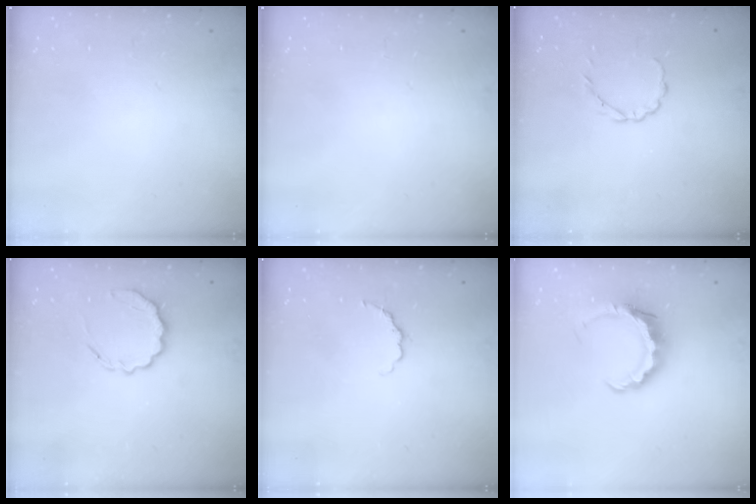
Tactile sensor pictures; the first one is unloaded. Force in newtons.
{"total": 0.0}
{"total": 2.4, "press": 2.2, "slide": 0.9}
{"total": 9.1, "press": 9.0, "slide": 1.6}
{"total": 3.3, "press": 3.1, "slide": 1.0}
{"total": 8.7, "press": 8.6, "slide": 1.6}